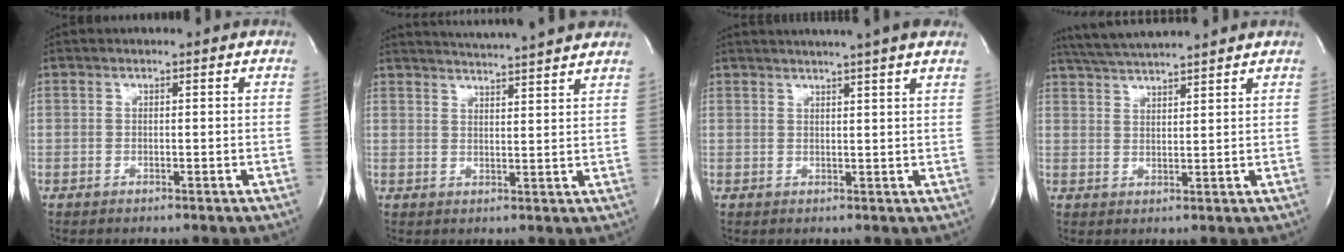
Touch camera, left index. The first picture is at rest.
{"total": 12.9, "force": [11.9, -0.4, 5.0], "torque": [-0.088, 0.005, 0.154]}
{"total": 10.0, "force": [8.4, -0.5, 5.3], "torque": [-0.085, 0.019, 0.092]}
{"total": 8.6, "force": [8.0, -0.6, 3.3], "torque": [-0.064, 0.022, 0.133]}